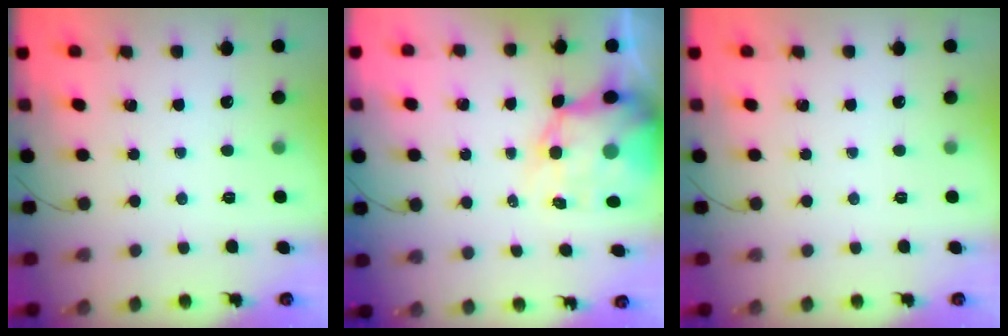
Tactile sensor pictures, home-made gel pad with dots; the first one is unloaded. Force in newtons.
{"total": 10.4, "press": 9.9, "slide": 3.3}
{"total": 0.0}